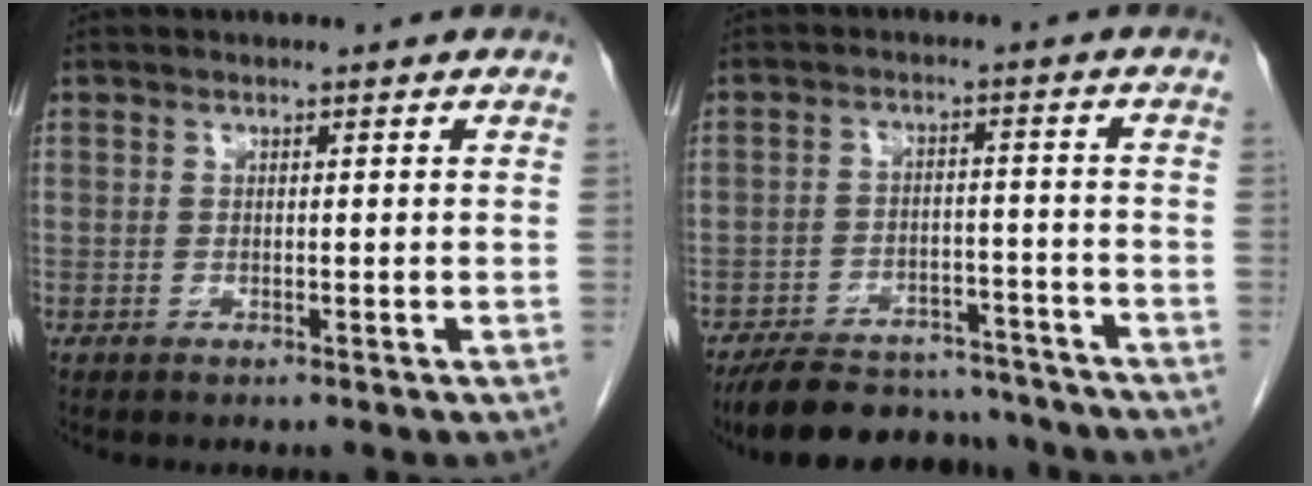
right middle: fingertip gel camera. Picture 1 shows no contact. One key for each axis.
{"total": 14.9, "fx": -13.4, "fy": 4.8, "fz": 4.4, "tx": -0.072, "ty": 0.009, "tz": -0.187}